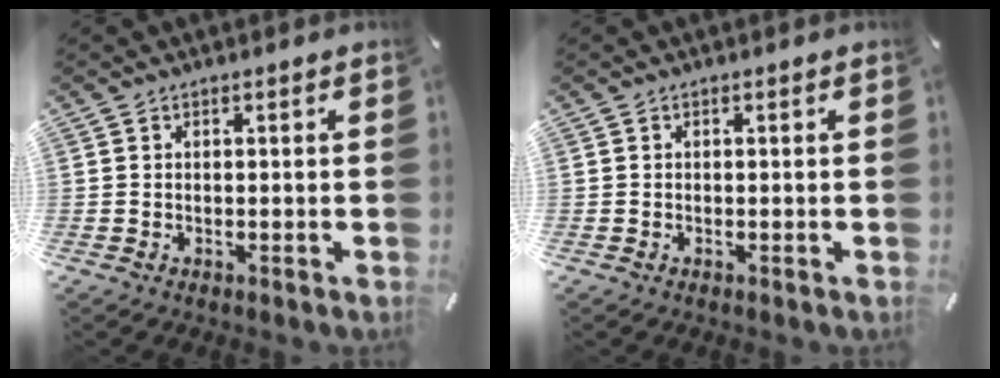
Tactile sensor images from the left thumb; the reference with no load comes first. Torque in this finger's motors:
{"motor_torque": [0.00, 0.00, 0.00, 0.00, 0.00]}